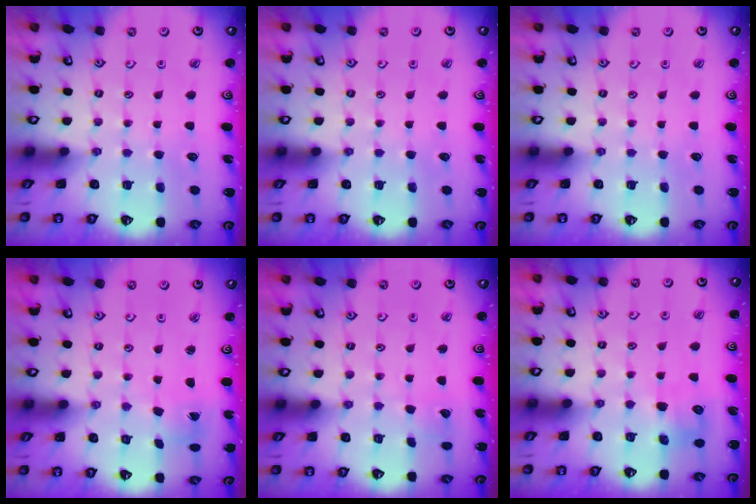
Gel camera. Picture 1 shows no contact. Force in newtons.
{"total": 0.0}
{"total": 0.0}
{"total": 2.1, "press": 2.1, "slide": 0.2}
{"total": 2.7, "press": 2.6, "slide": 0.3}
{"total": 7.0, "press": 7.0, "slide": 0.4}